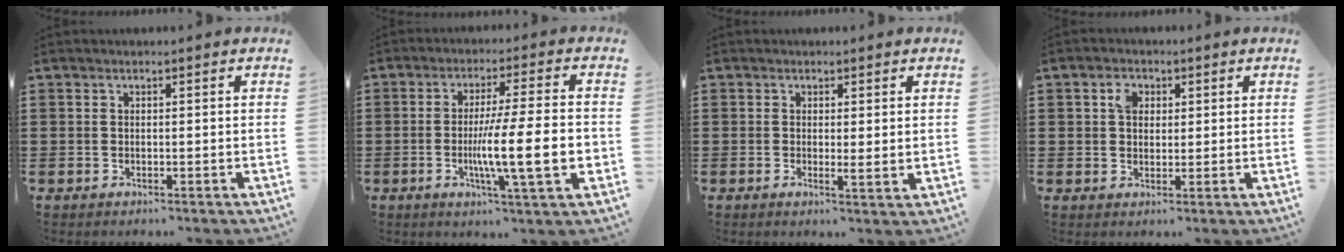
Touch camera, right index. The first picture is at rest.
{"total": 12.9, "force": [-2.5, 1.4, 12.6], "torque": [-0.213, -0.018, -0.049]}
{"total": 1.6, "force": [0.5, 0.3, 1.5], "torque": [-0.030, -0.002, 0.010]}
{"total": 2.9, "force": [1.1, 2.1, 1.7], "torque": [-0.041, 0.008, 0.021]}